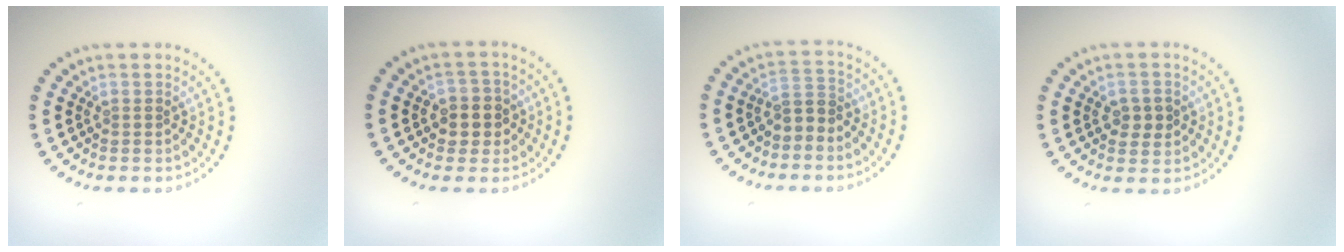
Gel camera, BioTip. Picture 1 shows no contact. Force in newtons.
{"total": 2.8, "press": 2.7, "slide": 0.9}
{"total": 1.9, "press": 1.6, "slide": 1.1}
{"total": 2.2, "press": 2.2, "slide": 0.2}